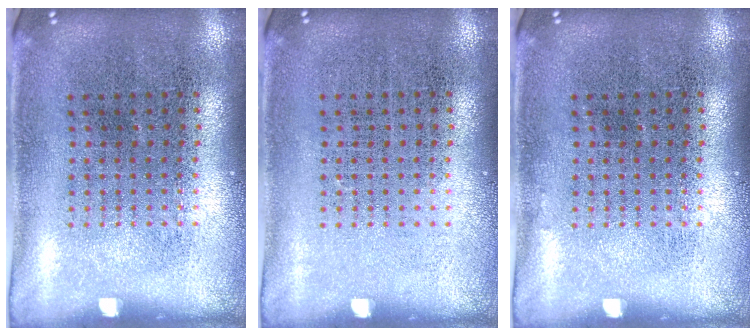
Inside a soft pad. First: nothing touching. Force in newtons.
{"total": 0.0}
{"total": 0.0}